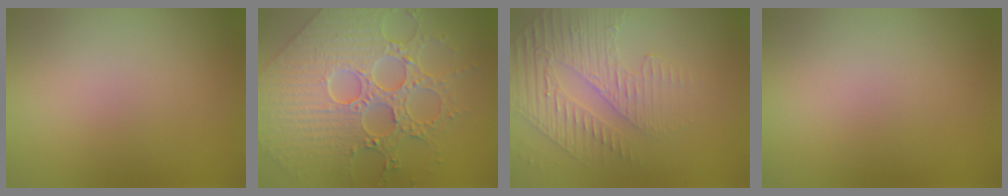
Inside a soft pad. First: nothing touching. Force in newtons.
{"total": 6.7, "press": 6.0, "slide": 2.9}
{"total": 4.8, "press": 3.1, "slide": 3.6}
{"total": 0.0}